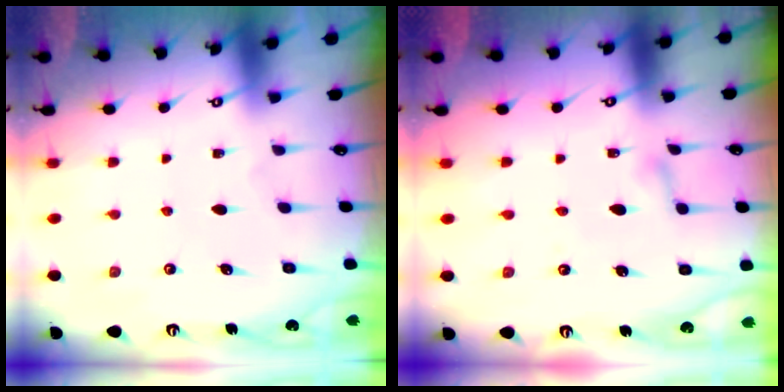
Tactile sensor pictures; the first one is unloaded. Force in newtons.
{"total": 1.7, "press": 1.7, "slide": 0.2}